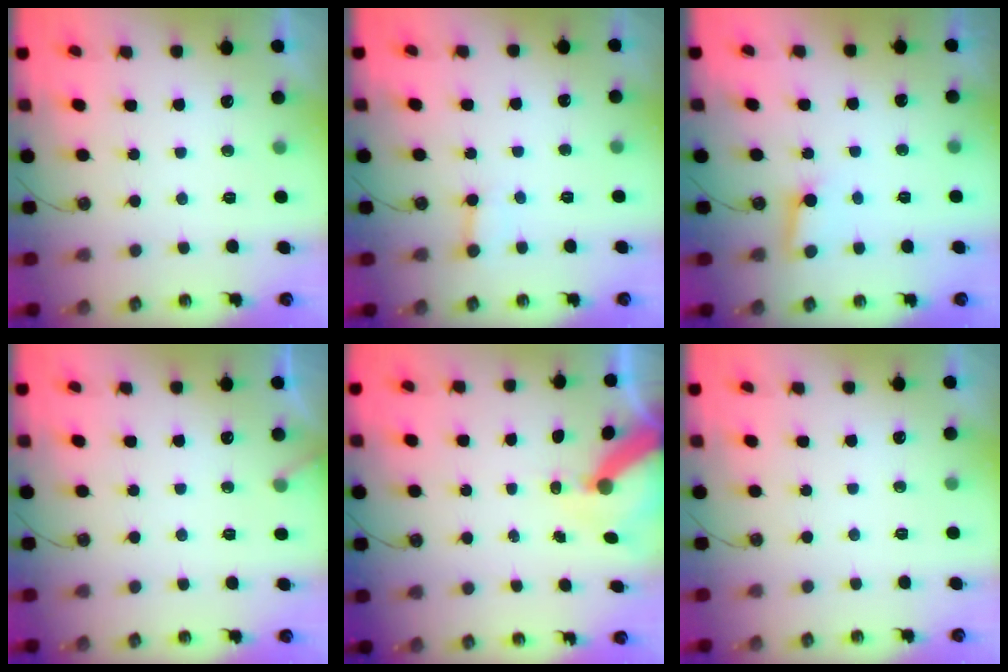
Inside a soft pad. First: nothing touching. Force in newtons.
{"total": 2.2, "press": 2.2, "slide": 0.3}
{"total": 3.0, "press": 3.0, "slide": 0.2}
{"total": 3.9, "press": 3.9, "slide": 0.2}
{"total": 8.2, "press": 8.1, "slide": 0.9}
{"total": 0.0}